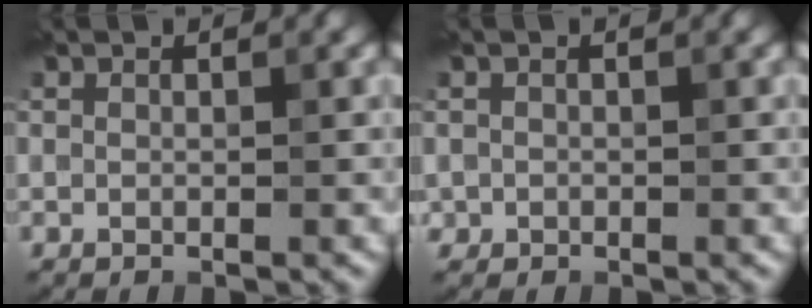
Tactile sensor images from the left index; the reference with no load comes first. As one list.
[{"total": 0.7, "force": [-0.1, 0.7, 0.1], "torque": [0.003, -0.004, -0.004]}]